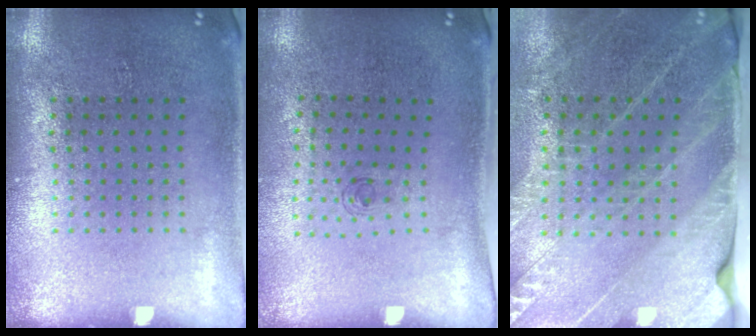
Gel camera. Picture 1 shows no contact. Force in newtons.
{"total": 0.6, "press": 0.2, "slide": 0.6}
{"total": 3.1, "press": 2.8, "slide": 1.2}